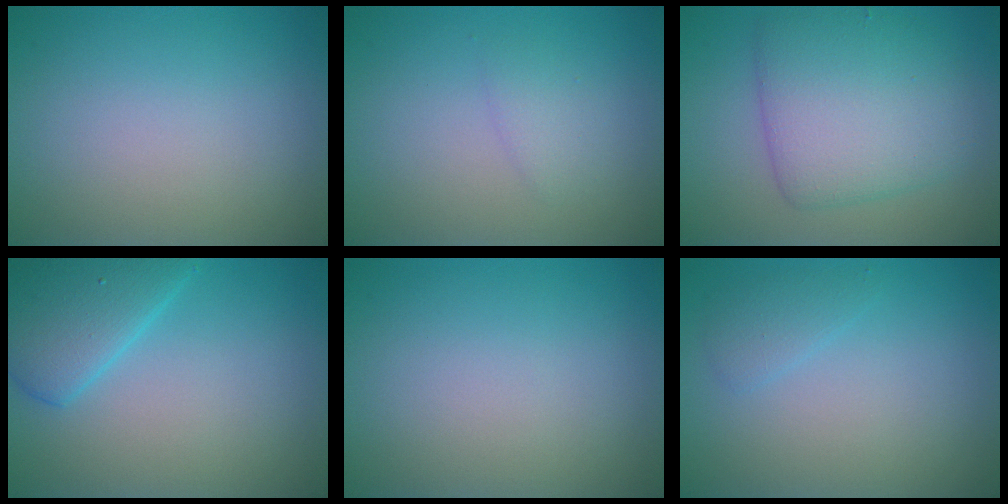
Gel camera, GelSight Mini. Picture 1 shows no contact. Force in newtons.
{"total": 1.2, "press": 1.2, "slide": 0.1}
{"total": 6.7, "press": 6.7, "slide": 0.2}
{"total": 5.2, "press": 5.2, "slide": 0.3}
{"total": 0.0}
{"total": 1.3, "press": 1.3, "slide": 0.0}